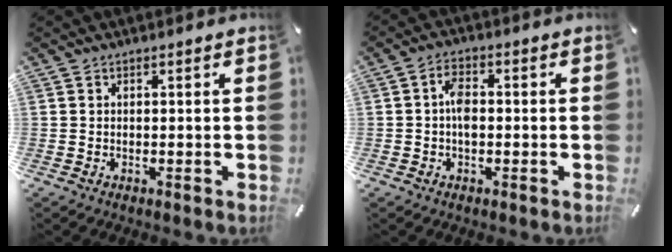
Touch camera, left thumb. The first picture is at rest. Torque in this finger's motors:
{"motor_torque": [0.08, 0.11, 0.64, 0.11, 0.07]}